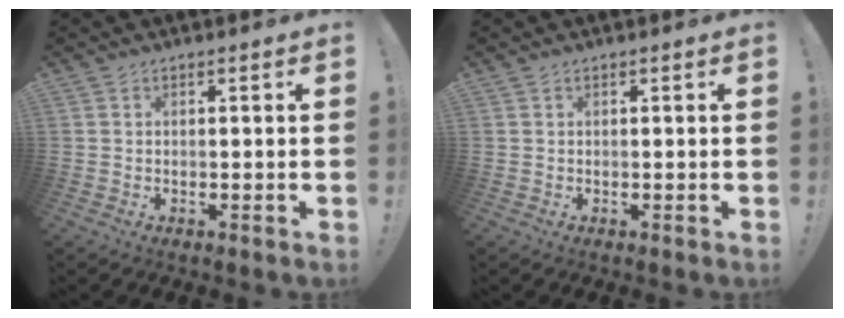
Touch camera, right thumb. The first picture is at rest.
{"total": 0.0}